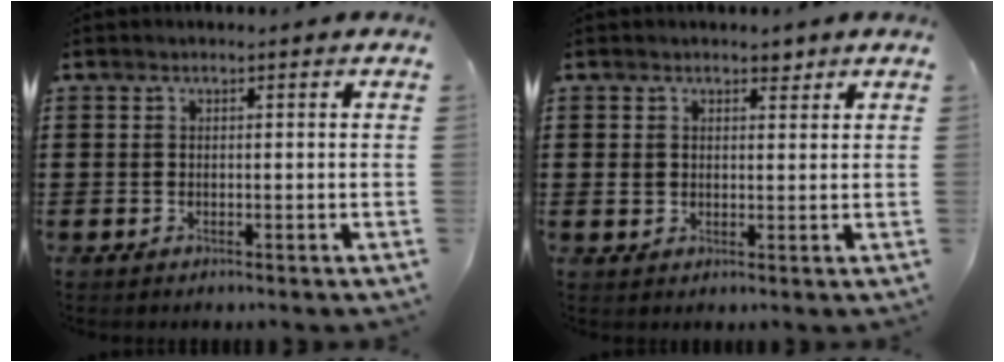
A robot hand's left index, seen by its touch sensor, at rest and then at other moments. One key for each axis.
{"total": 2.7, "fx": 1.3, "fy": 2.2, "fz": 0.9, "tx": -0.019, "ty": 0.006, "tz": 0.019}